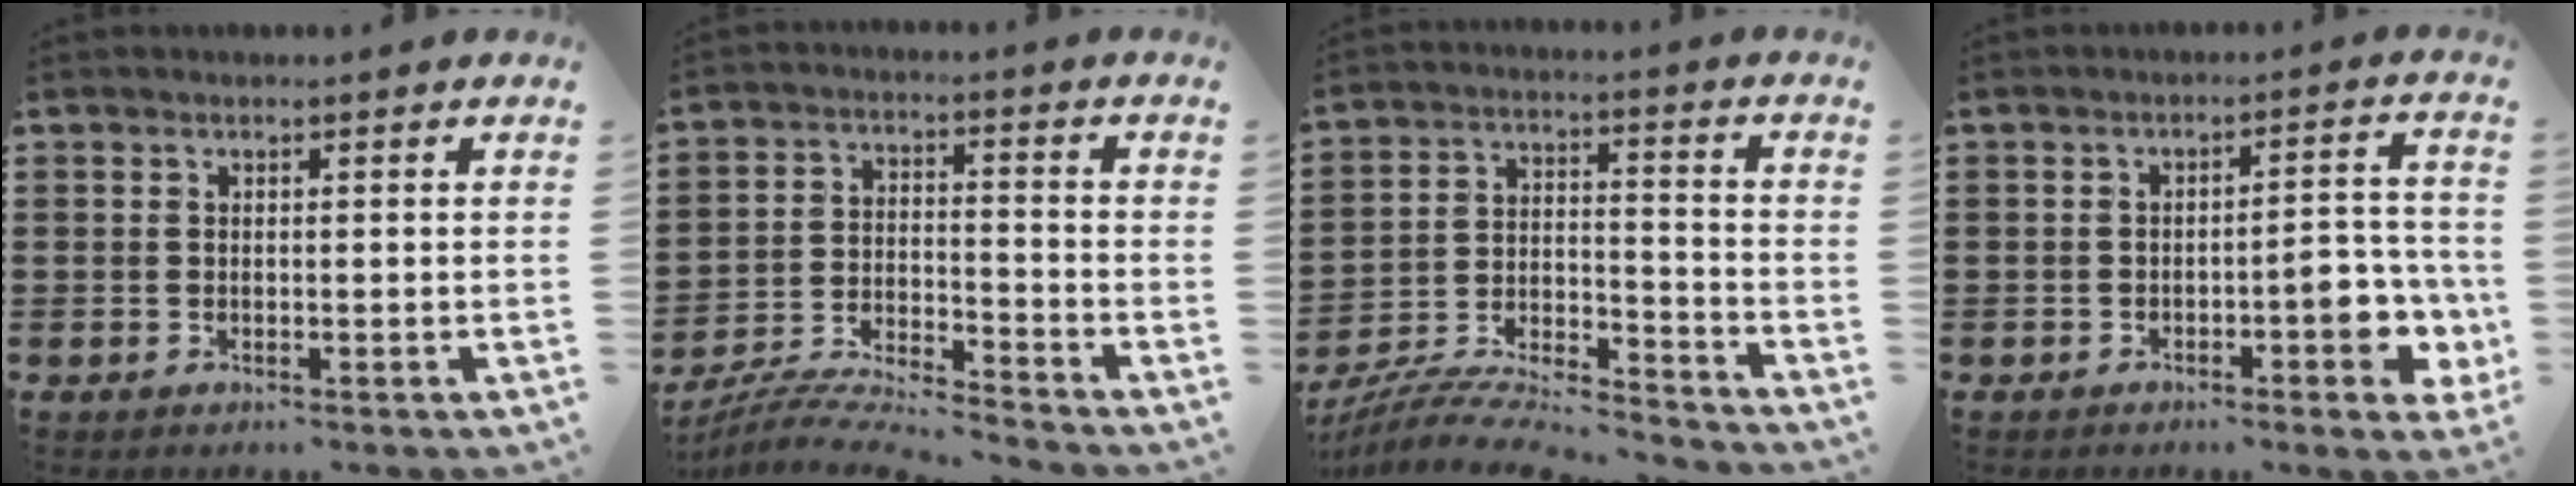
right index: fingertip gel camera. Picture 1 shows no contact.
{"total": 7.1, "force": [-6.9, -0.1, 1.7], "torque": [-0.040, -0.003, -0.138]}
{"total": 7.8, "force": [-7.3, 0.8, 2.4], "torque": [-0.047, -0.001, -0.145]}
{"total": 5.5, "force": [-2.1, 1.6, 4.9], "torque": [-0.064, -0.003, -0.038]}